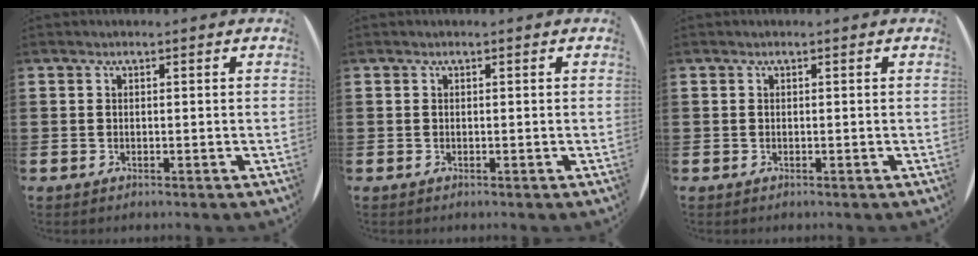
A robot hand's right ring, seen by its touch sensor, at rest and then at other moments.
{"total": 0.0}
{"total": 0.0}